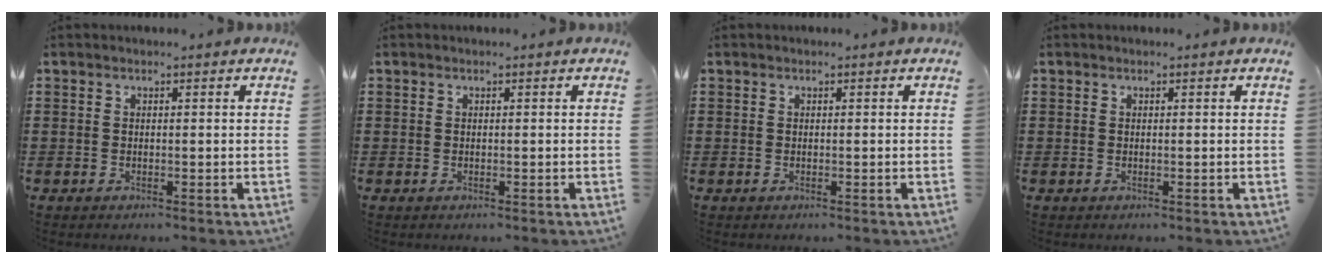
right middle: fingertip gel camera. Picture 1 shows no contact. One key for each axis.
{"total": 0.0}
{"total": 0.0}
{"total": 0.0}